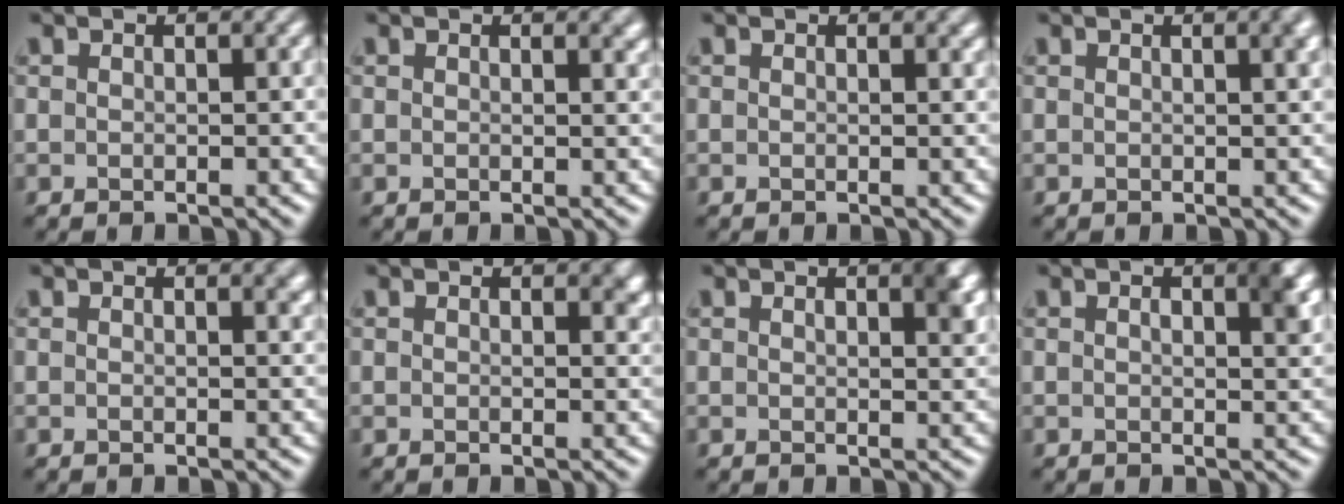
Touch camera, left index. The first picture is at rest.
{"total": 1.2, "force": [0.8, 0.4, 0.7], "torque": [-0.004, 0.002, 0.012]}
{"total": 0.6, "force": [0.5, 0.1, 0.3], "torque": [-0.002, 0.001, 0.007]}
{"total": 2.2, "force": [1.0, 0.8, 1.9], "torque": [-0.011, 0.009, 0.010]}
{"total": 1.2, "force": [0.8, 0.4, 0.8], "torque": [-0.005, 0.002, 0.012]}
{"total": 1.2, "force": [0.7, 0.5, 0.9], "torque": [-0.005, -0.003, 0.012]}
{"total": 2.7, "force": [1.3, 0.9, 2.3], "torque": [-0.024, 0.002, 0.019]}
{"total": 2.9, "force": [1.0, 0.9, 2.5], "torque": [-0.031, 0.004, 0.013]}